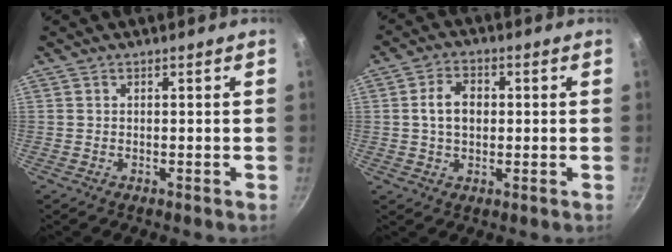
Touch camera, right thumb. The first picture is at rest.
{"total": 6.5, "force": [0.6, 4.5, 4.6], "torque": [-0.066, 0.011, 0.007]}